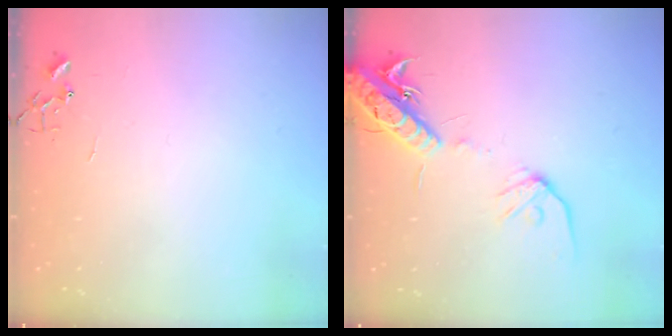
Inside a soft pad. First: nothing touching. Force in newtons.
{"total": 15.1, "press": 14.7, "slide": 3.3}